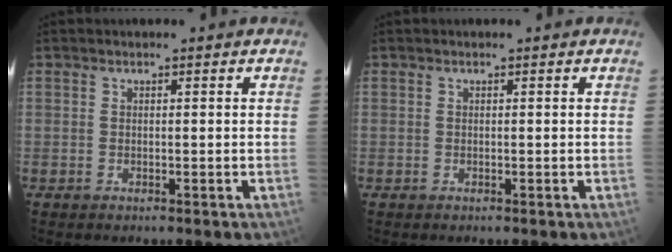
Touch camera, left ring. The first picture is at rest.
{"total": 0.0}